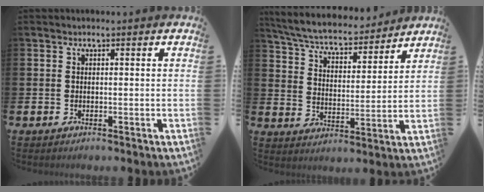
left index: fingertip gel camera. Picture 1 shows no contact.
{"total": 6.5, "force": [6.1, 1.3, 1.7], "torque": [-0.063, -0.046, 0.104]}